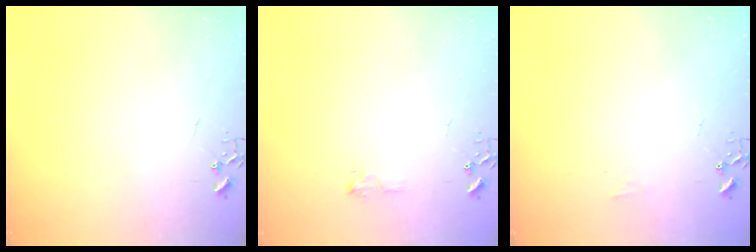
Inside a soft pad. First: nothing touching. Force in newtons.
{"total": 5.5, "press": 5.4, "slide": 0.8}
{"total": 5.1, "press": 5.1, "slide": 0.7}